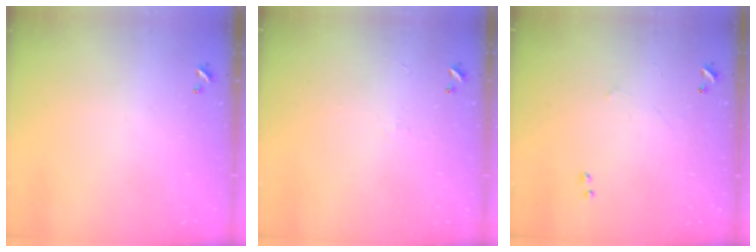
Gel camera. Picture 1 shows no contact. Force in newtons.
{"total": 0.7, "press": 0.3, "slide": 0.7}
{"total": 2.5, "press": 2.4, "slide": 0.4}